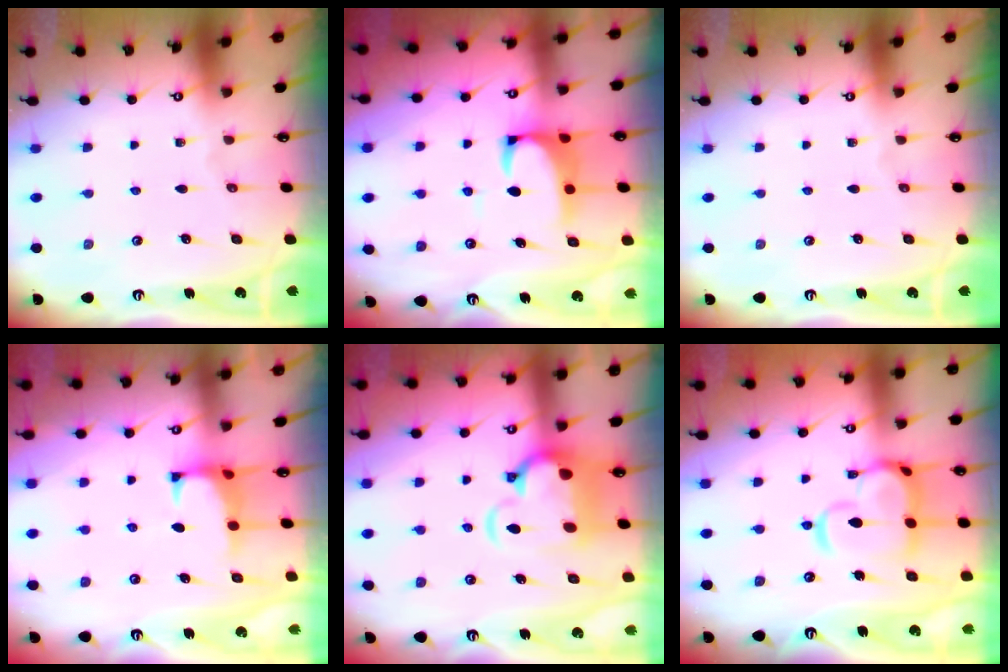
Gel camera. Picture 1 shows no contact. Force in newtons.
{"total": 3.0, "press": 2.8, "slide": 1.1}
{"total": 0.0}
{"total": 1.4, "press": 1.3, "slide": 0.5}
{"total": 6.3, "press": 6.0, "slide": 1.9}
{"total": 7.6, "press": 7.5, "slide": 1.4}